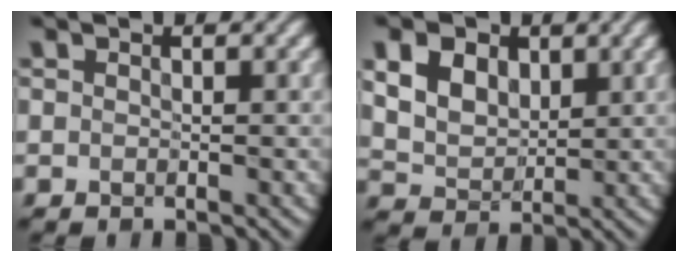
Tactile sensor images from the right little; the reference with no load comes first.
{"total": 5.3, "force": [1.7, 3.8, 3.2], "torque": [-0.090, 0.003, 0.028]}